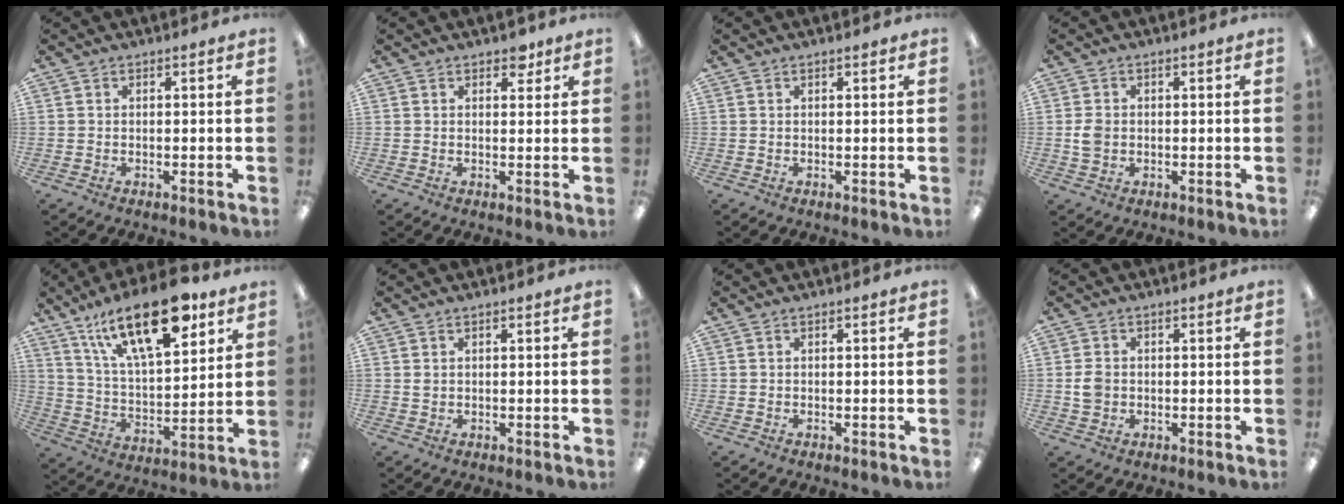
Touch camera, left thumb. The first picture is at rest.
{"total": 3.2, "force": [2.3, 1.7, 1.4], "torque": [0.001, -0.009, 0.034]}
{"total": 0.6, "force": [0.4, 0.1, 0.4], "torque": [-0.009, 0.000, 0.008]}
{"total": 3.4, "force": [-0.2, 2.7, 2.1], "torque": [-0.030, 0.002, -0.004]}
{"total": 22.9, "force": [14.0, 9.2, 15.6], "torque": [-0.250, -0.066, 0.235]}
{"total": 0.9, "force": [0.4, 0.6, 0.6], "torque": [-0.013, 0.003, 0.007]}
{"total": 0.0}
{"total": 3.2, "force": [-0.1, 2.6, 1.8], "torque": [-0.034, 0.006, -0.002]}